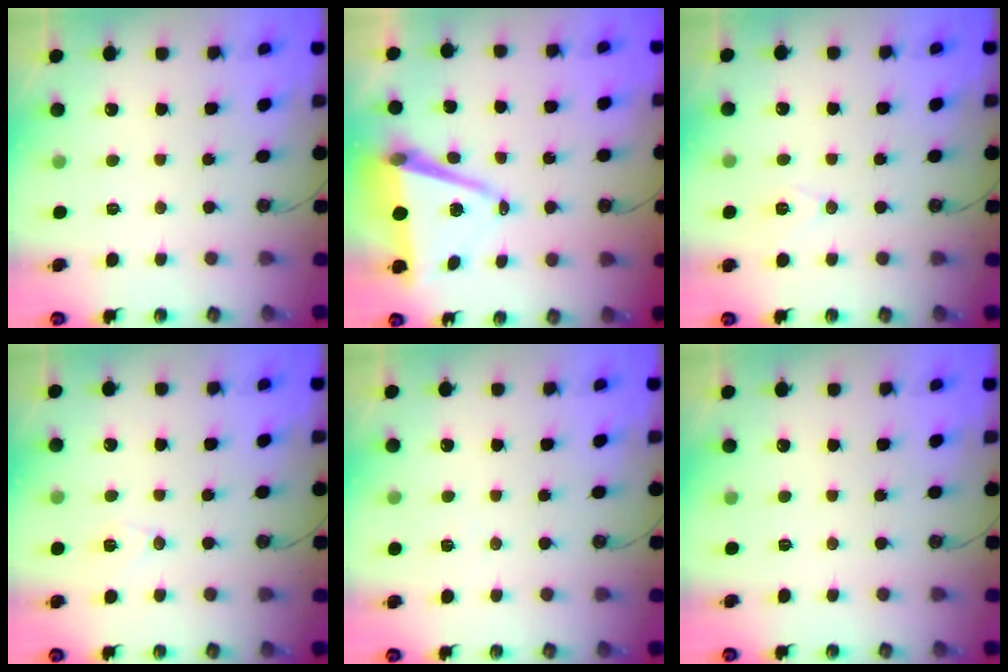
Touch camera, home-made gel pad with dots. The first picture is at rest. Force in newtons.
{"total": 10.2, "press": 9.4, "slide": 4.1}
{"total": 6.8, "press": 5.7, "slide": 3.7}
{"total": 6.8, "press": 6.6, "slide": 1.8}
{"total": 5.4, "press": 3.6, "slide": 4.0}
{"total": 0.0}